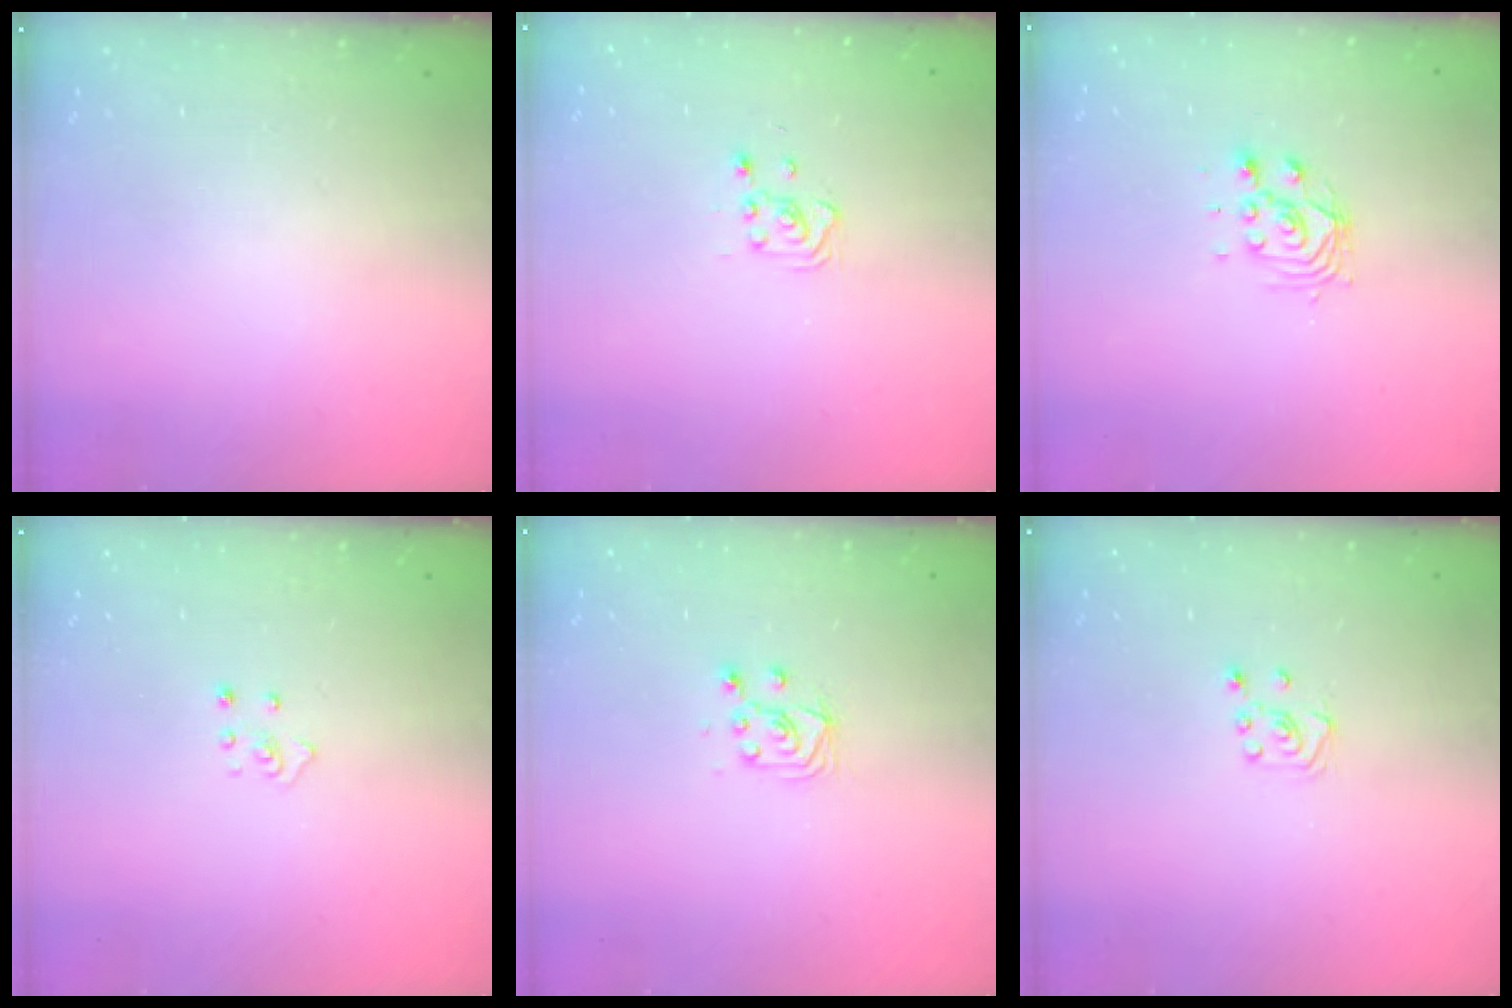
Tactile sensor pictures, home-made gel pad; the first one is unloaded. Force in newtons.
{"total": 3.8, "press": 3.7, "slide": 0.6}
{"total": 5.0, "press": 5.0, "slide": 0.2}
{"total": 2.5, "press": 2.4, "slide": 0.3}
{"total": 4.9, "press": 4.8, "slide": 0.5}
{"total": 3.2, "press": 3.2, "slide": 0.4}